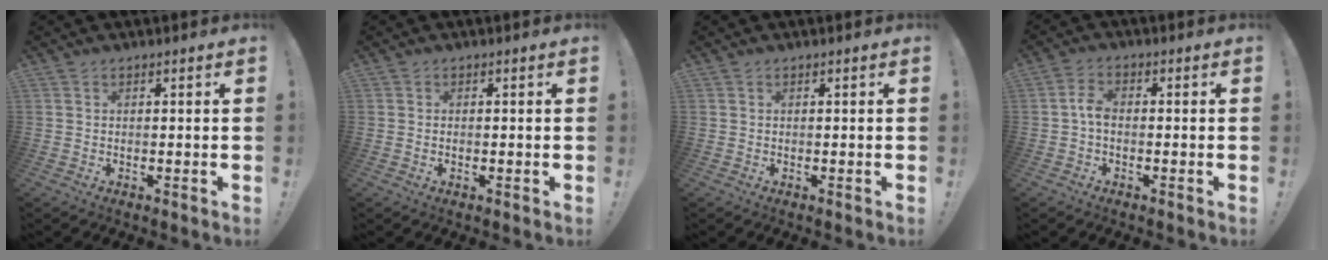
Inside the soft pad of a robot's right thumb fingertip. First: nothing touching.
{"total": 0.0}
{"total": 0.0}
{"total": 4.3, "force": [-0.6, 2.4, 3.5], "torque": [-0.072, 0.009, -0.012]}